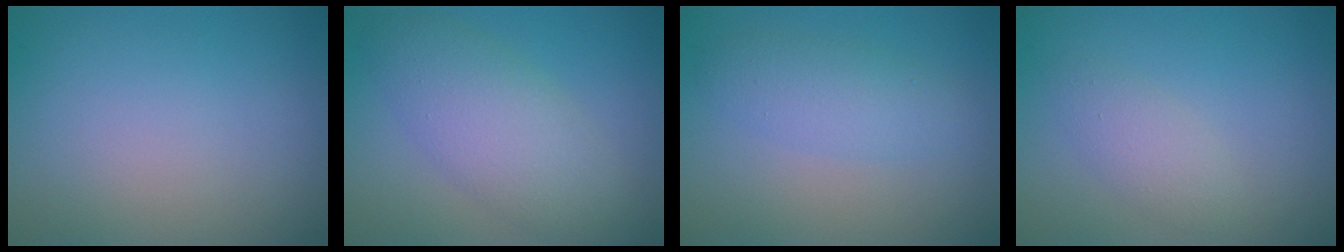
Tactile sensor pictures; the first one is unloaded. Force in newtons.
{"total": 5.5, "press": 5.5, "slide": 0.3}
{"total": 2.7, "press": 2.7, "slide": 0.0}
{"total": 2.0, "press": 2.0, "slide": 0.1}